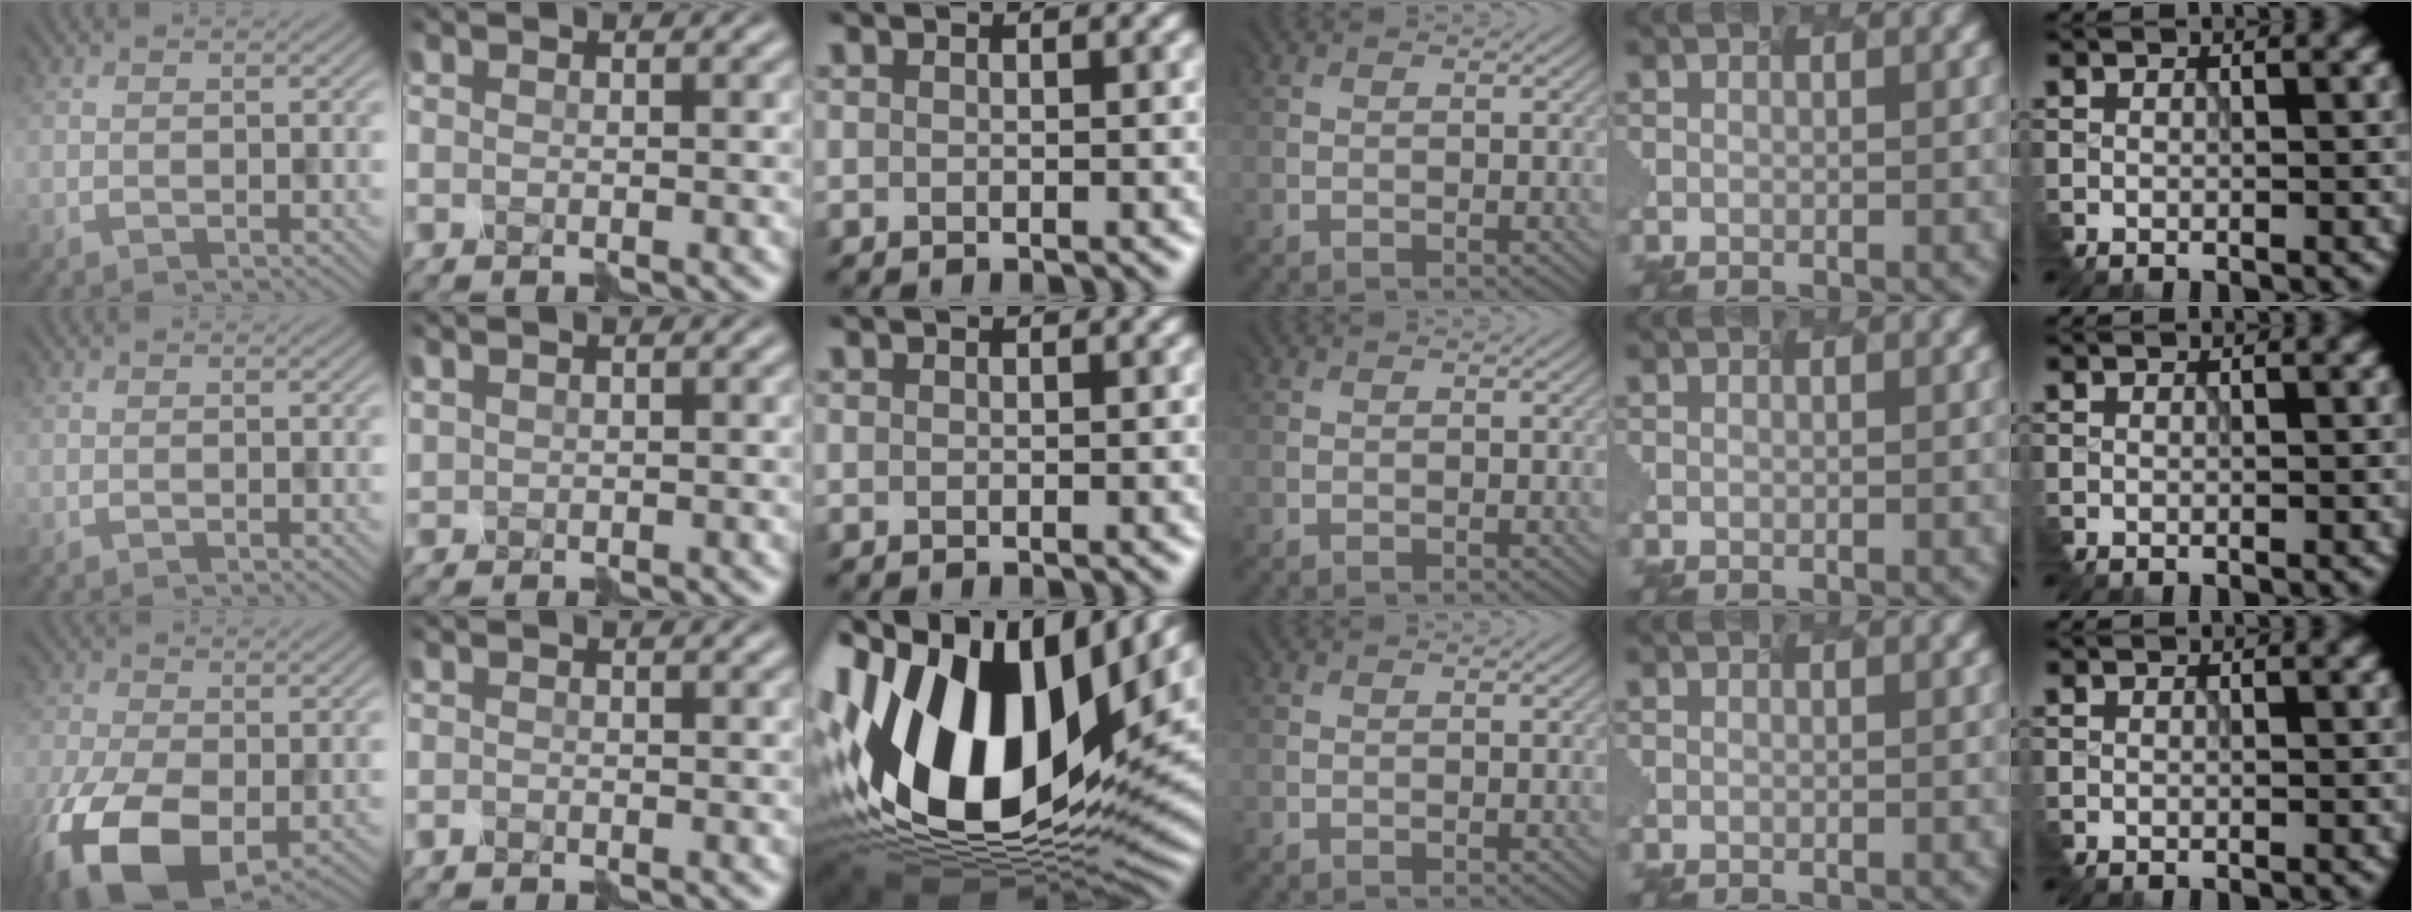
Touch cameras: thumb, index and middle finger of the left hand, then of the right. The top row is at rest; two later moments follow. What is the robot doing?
{"motion": "disassemble", "object": "velcro strap"}